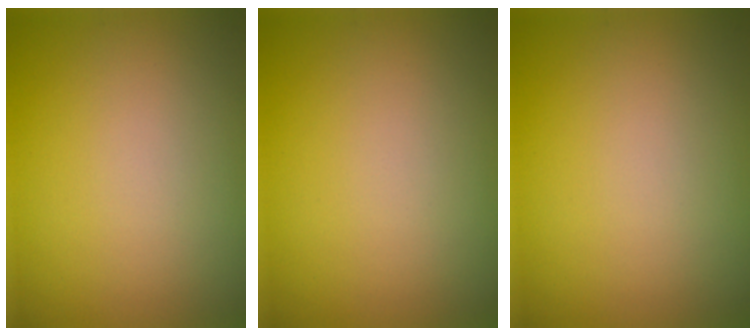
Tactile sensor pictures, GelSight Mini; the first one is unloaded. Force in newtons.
{"total": 0.0}
{"total": 0.0}